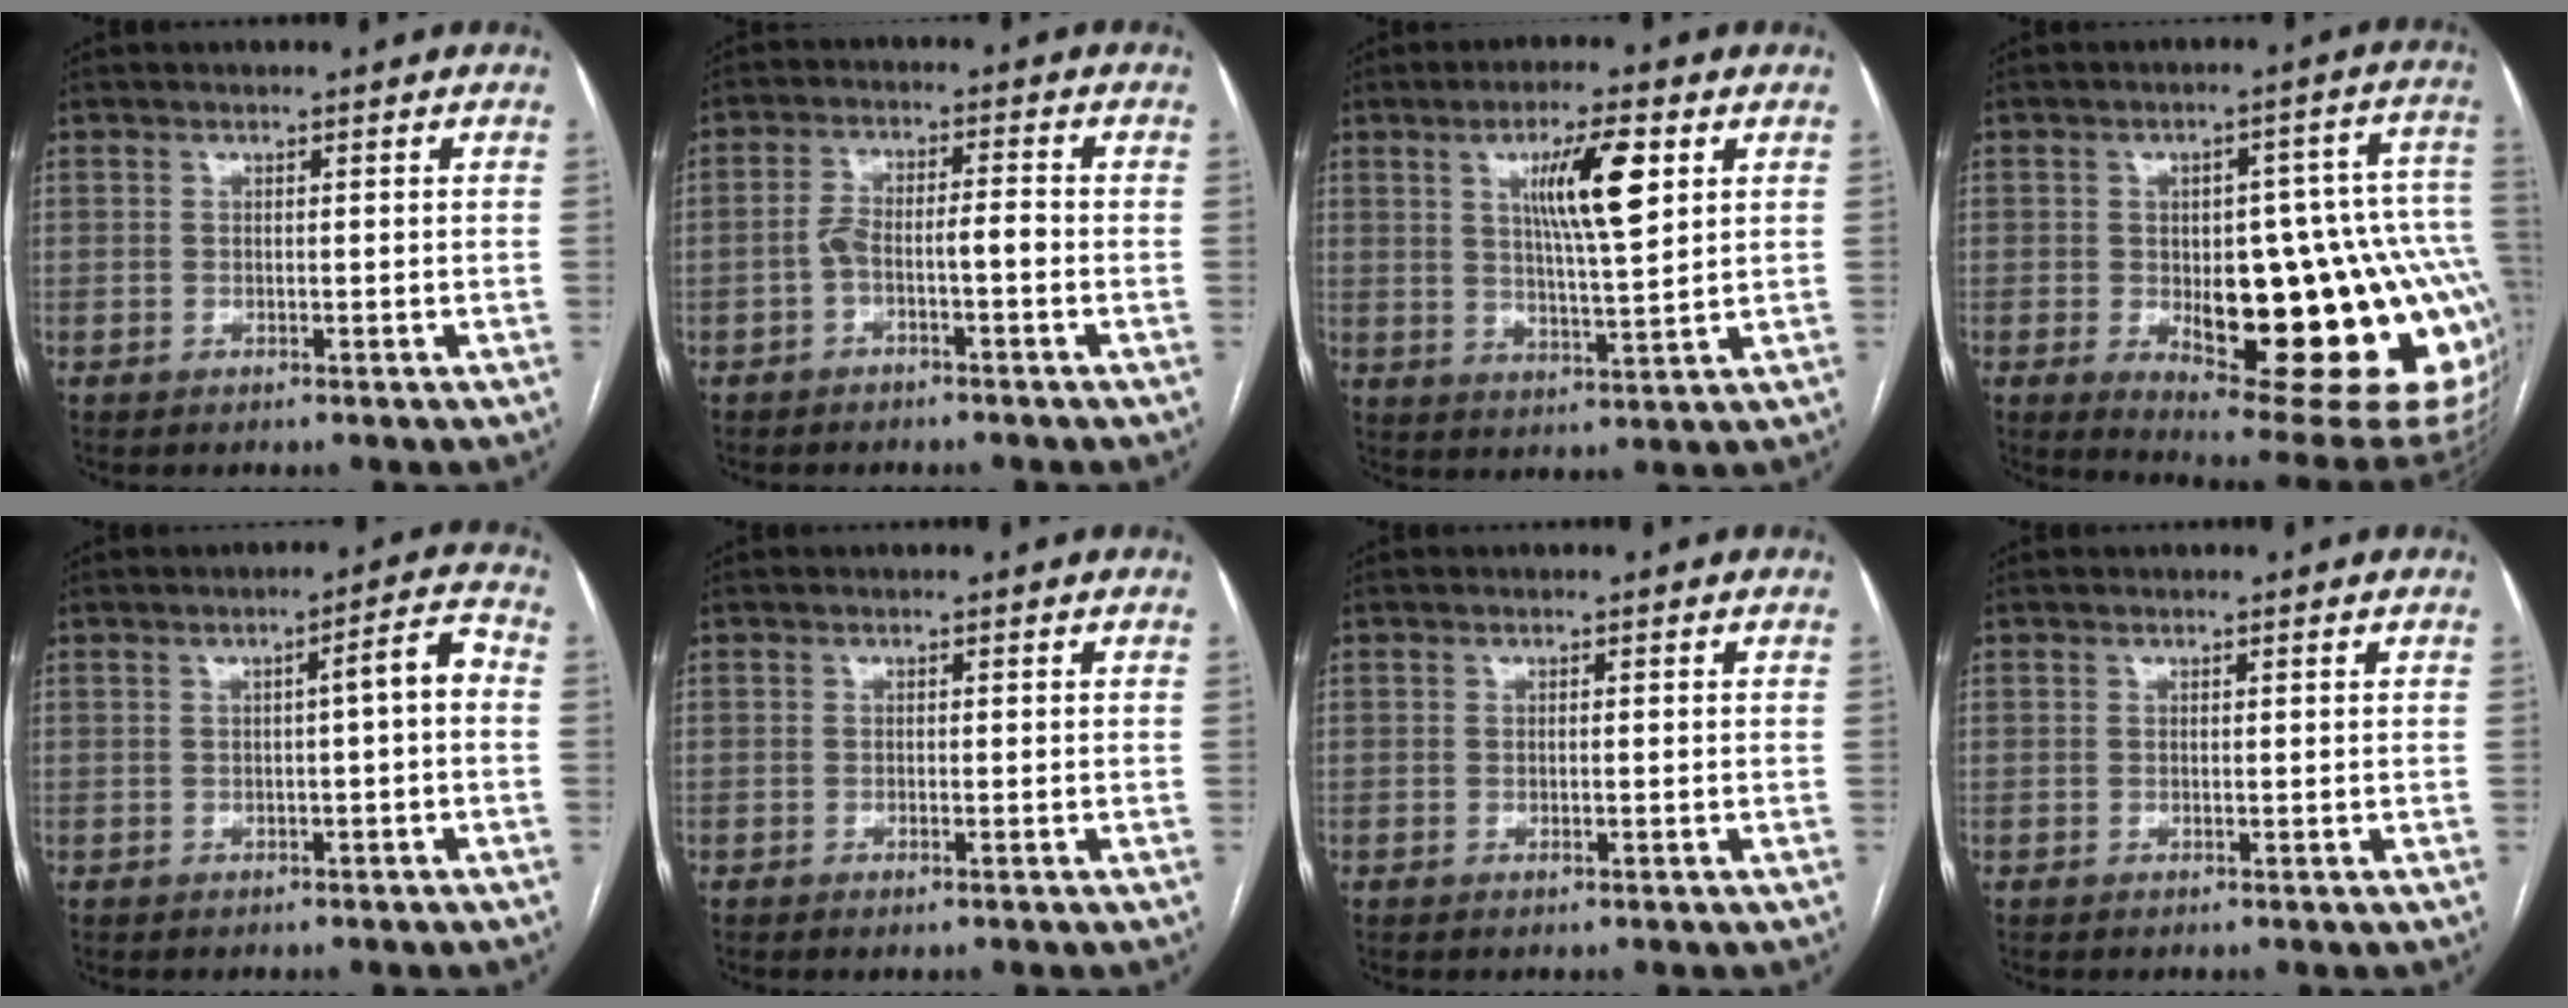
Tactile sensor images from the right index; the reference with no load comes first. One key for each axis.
{"total": 4.5, "fx": -1.7, "fy": 1.0, "fz": 4.1, "tx": -0.079, "ty": 0.023, "tz": -0.026}
{"total": 9.8, "fx": 3.6, "fy": 1.1, "fz": 9.0, "tx": -0.155, "ty": 0.002, "tz": 0.062}
{"total": 26.0, "fx": -5.5, "fy": 7.9, "fz": 24.2, "tx": -0.221, "ty": 0.019, "tz": -0.052}
{"total": 4.0, "fx": -0.2, "fy": 0.3, "fz": 4.0, "tx": -0.052, "ty": 0.014, "tz": -0.002}
{"total": 0.6, "fx": -0.4, "fy": 0.1, "fz": 0.4, "tx": -0.006, "ty": 0.000, "tz": -0.004}
{"total": 0.6, "fx": -0.1, "fy": 0.2, "fz": 0.6, "tx": -0.011, "ty": -0.002, "tz": 0.001}
{"total": 0.0}